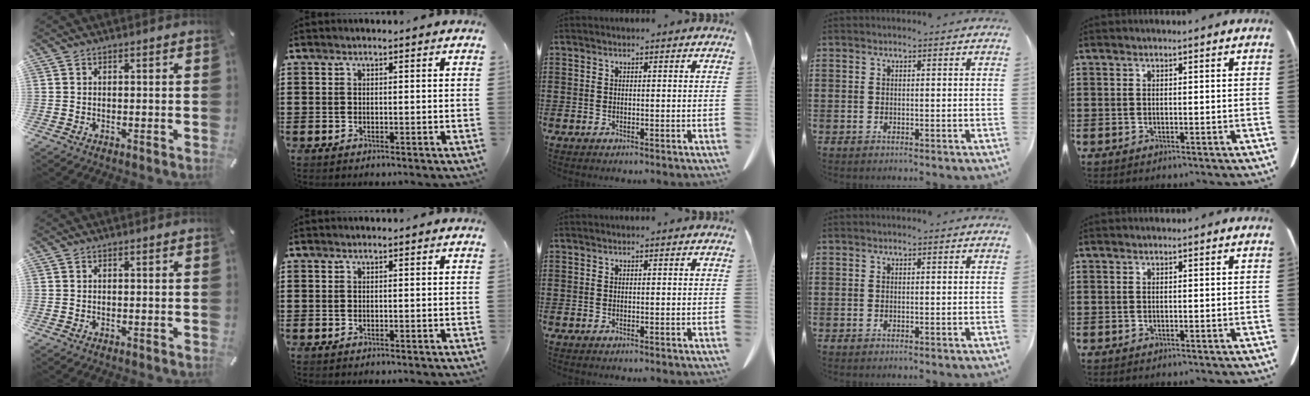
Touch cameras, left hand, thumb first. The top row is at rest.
{}